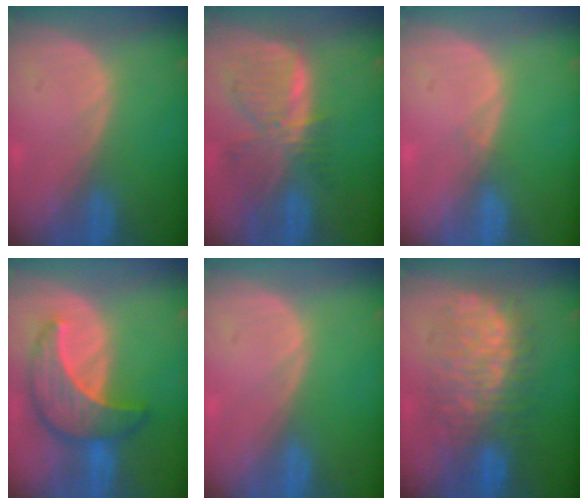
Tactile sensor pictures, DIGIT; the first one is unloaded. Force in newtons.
{"total": 8.4, "press": 7.3, "slide": 4.0}
{"total": 0.6, "press": 0.6, "slide": 0.2}
{"total": 8.9, "press": 8.9, "slide": 0.8}
{"total": 0.0}
{"total": 10.1, "press": 10.0, "slide": 1.1}